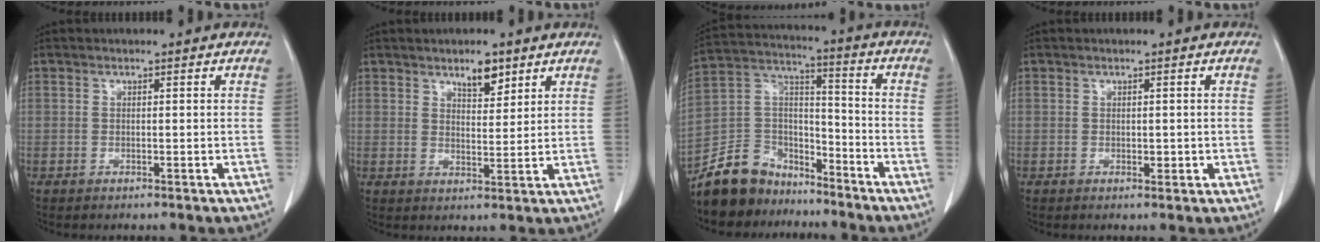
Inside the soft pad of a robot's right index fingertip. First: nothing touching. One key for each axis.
{"total": 4.2, "fx": 3.0, "fy": 1.5, "fz": 2.6, "tx": -0.041, "ty": -0.002, "tz": 0.050}
{"total": 11.8, "fx": -9.6, "fy": 6.5, "fz": 1.9, "tx": -0.048, "ty": 0.051, "tz": -0.177}
{"total": 1.1, "fx": -0.1, "fy": 0.8, "fz": 0.8, "tx": -0.009, "ty": 0.000, "tz": 0.001}